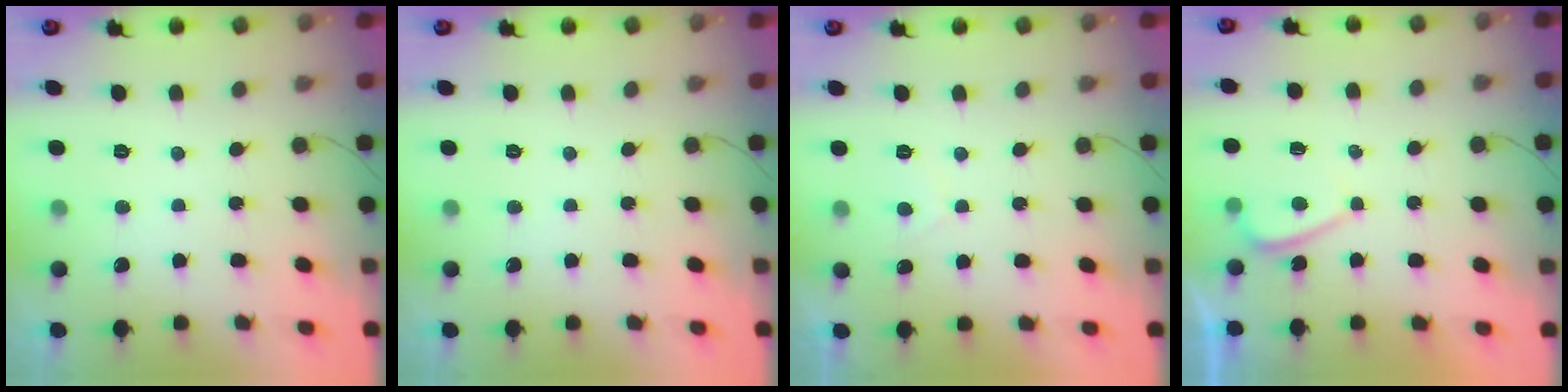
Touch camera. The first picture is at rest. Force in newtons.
{"total": 0.0}
{"total": 0.9, "press": 0.7, "slide": 0.6}
{"total": 2.0, "press": 1.9, "slide": 0.7}